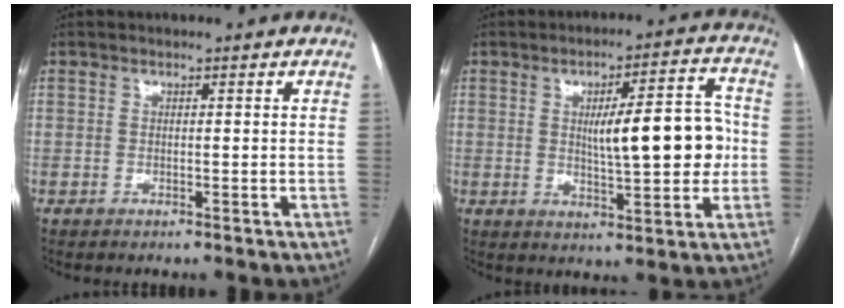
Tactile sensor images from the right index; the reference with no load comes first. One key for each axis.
{"total": 11.8, "fx": 0.4, "fy": 2.7, "fz": 11.5, "tx": -0.162, "ty": 0.021, "tz": 0.013}